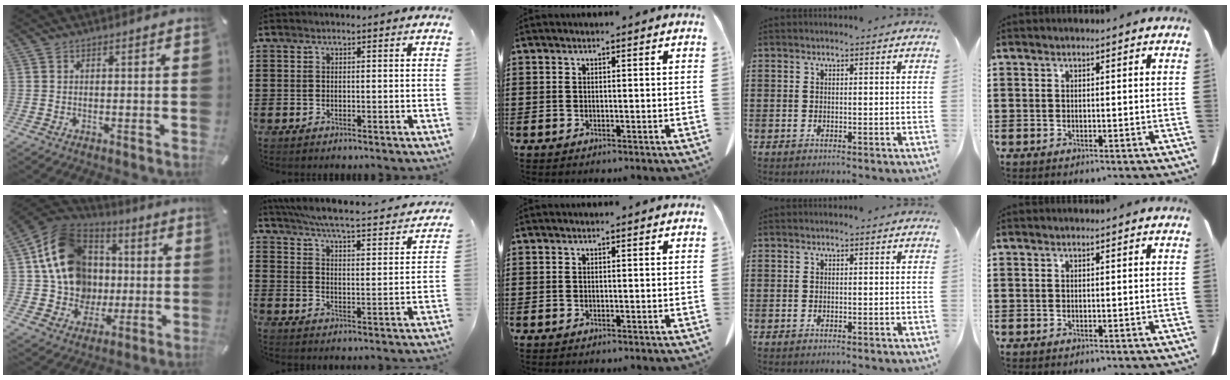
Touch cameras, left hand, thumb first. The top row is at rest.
{"thumb": {"total": 19.6, "force": [2.6, 17.4, 8.7], "torque": [-0.160, -0.005, 0.068]}, "index": {"total": 4.9, "force": [4.5, -0.3, 1.9], "torque": [-0.061, -0.040, 0.069]}}